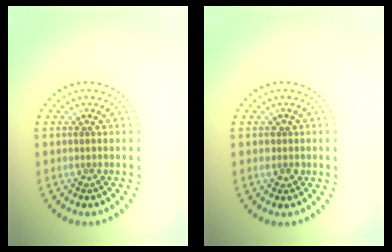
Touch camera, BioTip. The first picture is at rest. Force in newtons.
{"total": 1.2, "press": 1.1, "slide": 0.5}